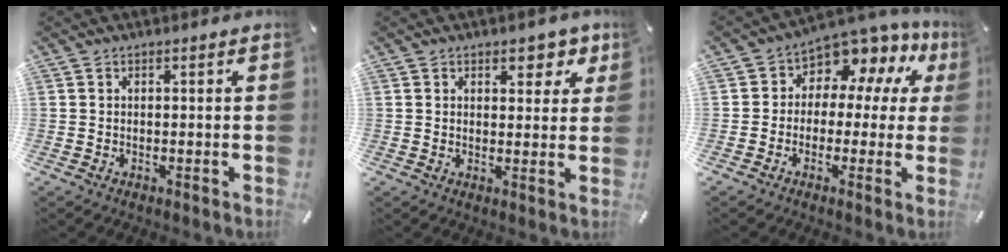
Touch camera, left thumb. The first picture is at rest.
{"total": 5.4, "force": [3.2, 3.4, 2.8], "torque": [-0.019, -0.017, 0.049]}
{"total": 7.0, "force": [4.6, 4.6, 2.5], "torque": [-0.051, -0.057, 0.083]}